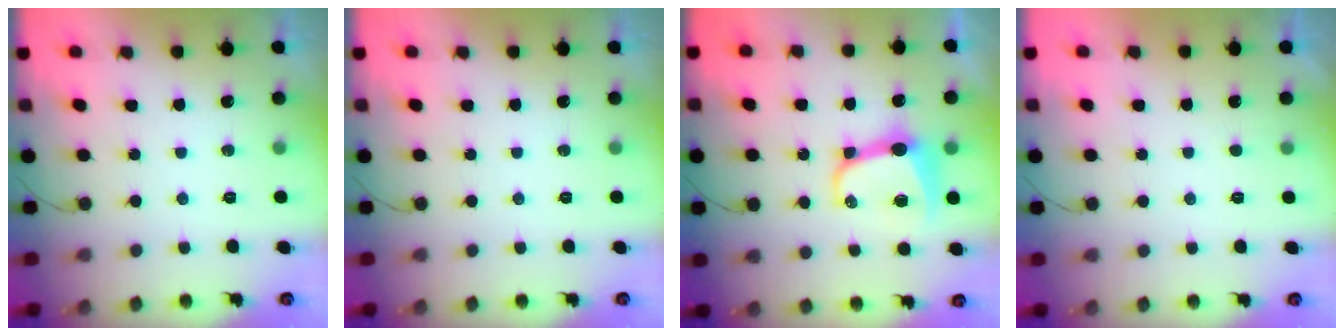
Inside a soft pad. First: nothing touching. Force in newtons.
{"total": 0.0}
{"total": 10.5, "press": 10.5, "slide": 0.9}
{"total": 1.4, "press": 1.4, "slide": 0.3}